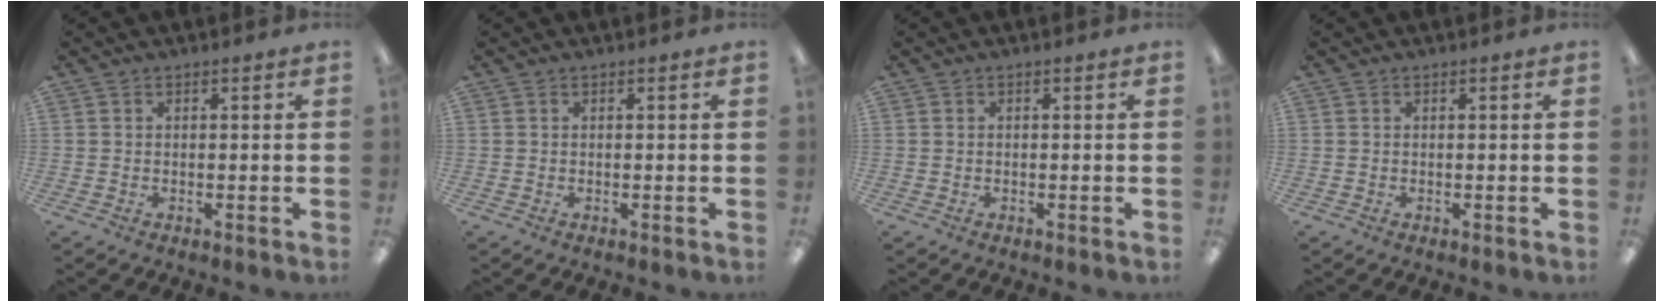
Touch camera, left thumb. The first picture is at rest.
{"total": 0.0}
{"total": 0.0}
{"total": 0.0}